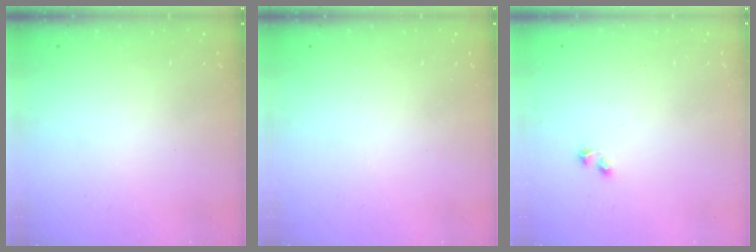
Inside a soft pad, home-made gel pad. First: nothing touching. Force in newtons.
{"total": 0.0}
{"total": 1.9, "press": 1.8, "slide": 0.7}